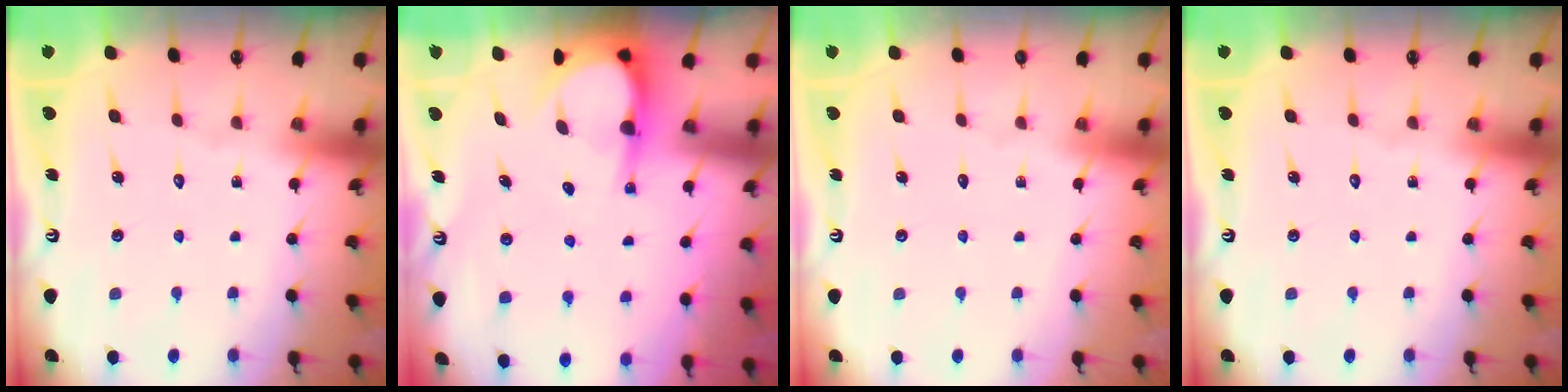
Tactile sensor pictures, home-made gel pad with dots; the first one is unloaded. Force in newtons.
{"total": 5.5, "press": 5.5, "slide": 0.4}
{"total": 0.0}
{"total": 0.0}